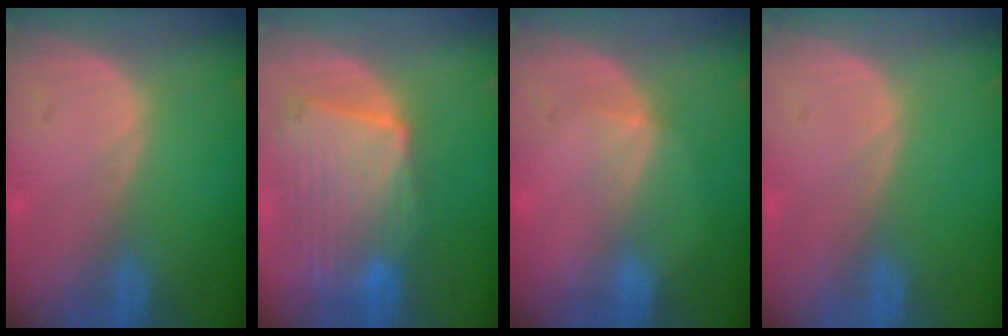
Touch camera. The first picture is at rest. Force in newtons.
{"total": 10.5, "press": 9.2, "slide": 5.1}
{"total": 2.4, "press": 2.1, "slide": 1.2}
{"total": 0.0}